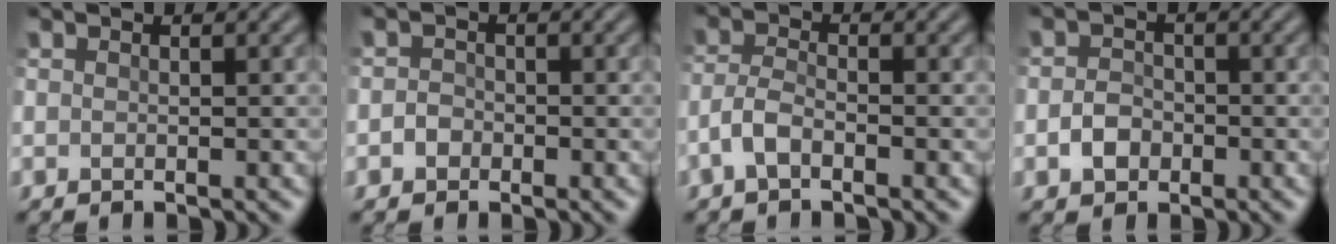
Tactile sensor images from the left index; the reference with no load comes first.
{"total": 1.1, "force": [-0.4, 1.0, 0.2], "torque": [0.002, 0.006, -0.012]}
{"total": 2.0, "force": [-1.2, 0.8, 1.4], "torque": [-0.034, 0.008, -0.033]}
{"total": 1.8, "force": [-0.6, 1.6, 0.7], "torque": [-0.011, 0.006, -0.016]}